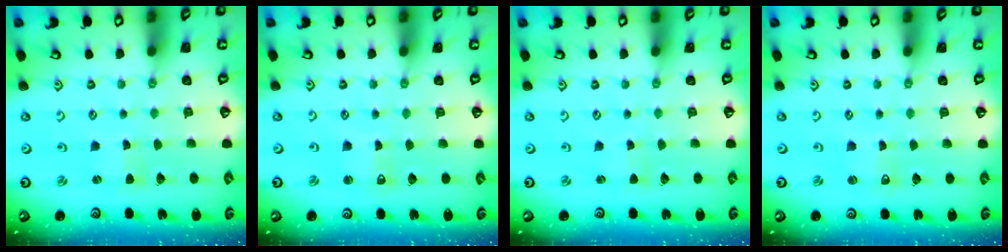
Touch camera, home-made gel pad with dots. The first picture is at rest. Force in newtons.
{"total": 1.0, "press": 1.0, "slide": 0.2}
{"total": 1.0, "press": 1.0, "slide": 0.1}
{"total": 1.2, "press": 1.2, "slide": 0.1}